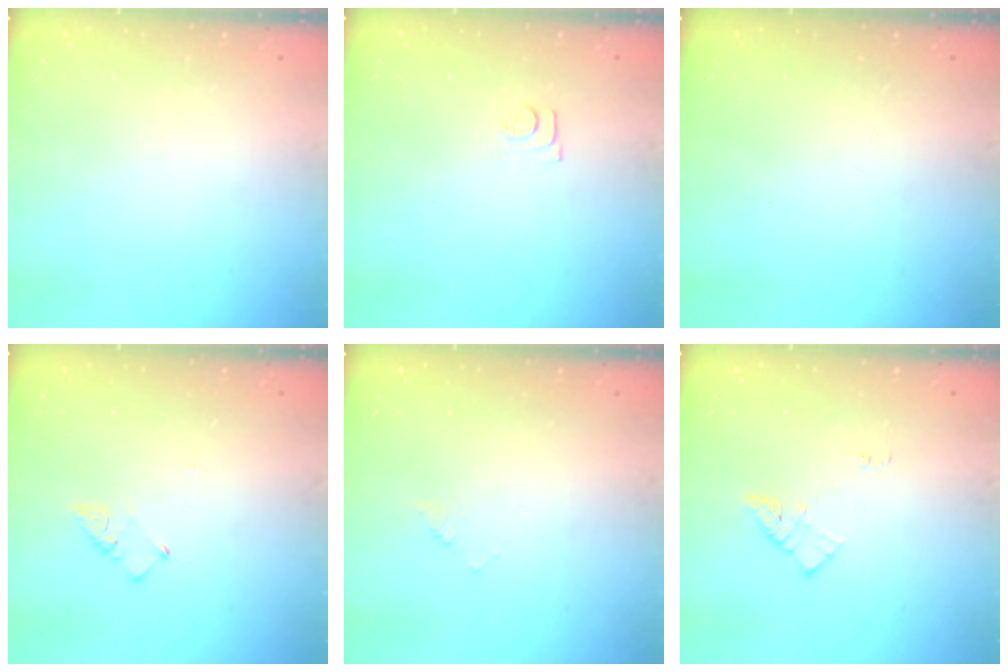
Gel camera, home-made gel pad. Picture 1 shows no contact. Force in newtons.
{"total": 3.4, "press": 3.4, "slide": 0.5}
{"total": 2.7, "press": 2.7, "slide": 0.3}
{"total": 3.0, "press": 3.0, "slide": 0.4}
{"total": 1.7, "press": 1.6, "slide": 0.3}
{"total": 4.9, "press": 4.9, "slide": 0.5}